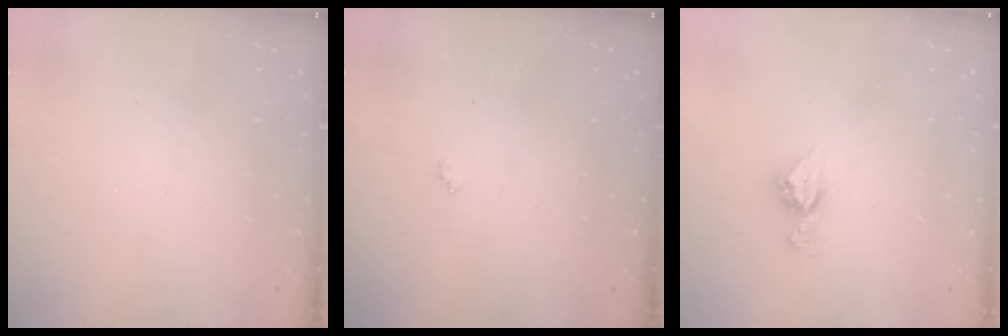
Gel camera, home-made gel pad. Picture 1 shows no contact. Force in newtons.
{"total": 3.7, "press": 3.7, "slide": 0.4}
{"total": 9.0, "press": 8.9, "slide": 0.7}